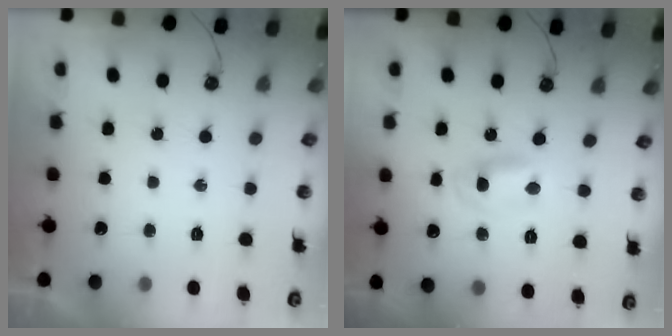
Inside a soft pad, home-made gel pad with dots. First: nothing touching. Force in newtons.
{"total": 2.1, "press": 1.7, "slide": 1.2}